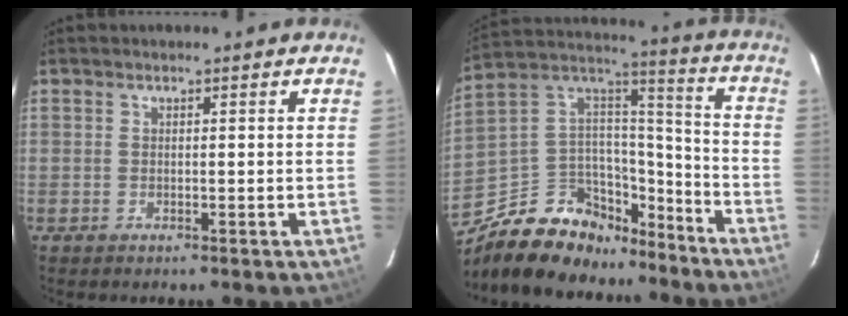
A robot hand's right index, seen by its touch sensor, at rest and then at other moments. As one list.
[{"total": 21.3, "force": [-14.9, 12.2, 9.2], "torque": [-0.203, 0.065, -0.230]}]